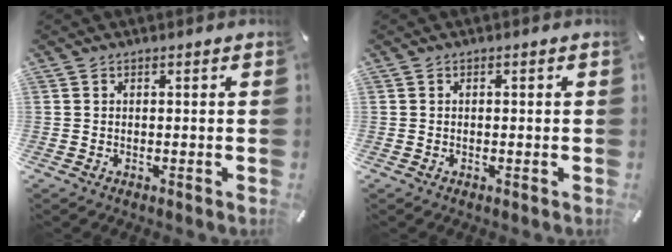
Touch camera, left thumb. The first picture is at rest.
{"total": 0.6, "force": [-0.2, 0.2, 0.6], "torque": [-0.010, -0.002, -0.003]}